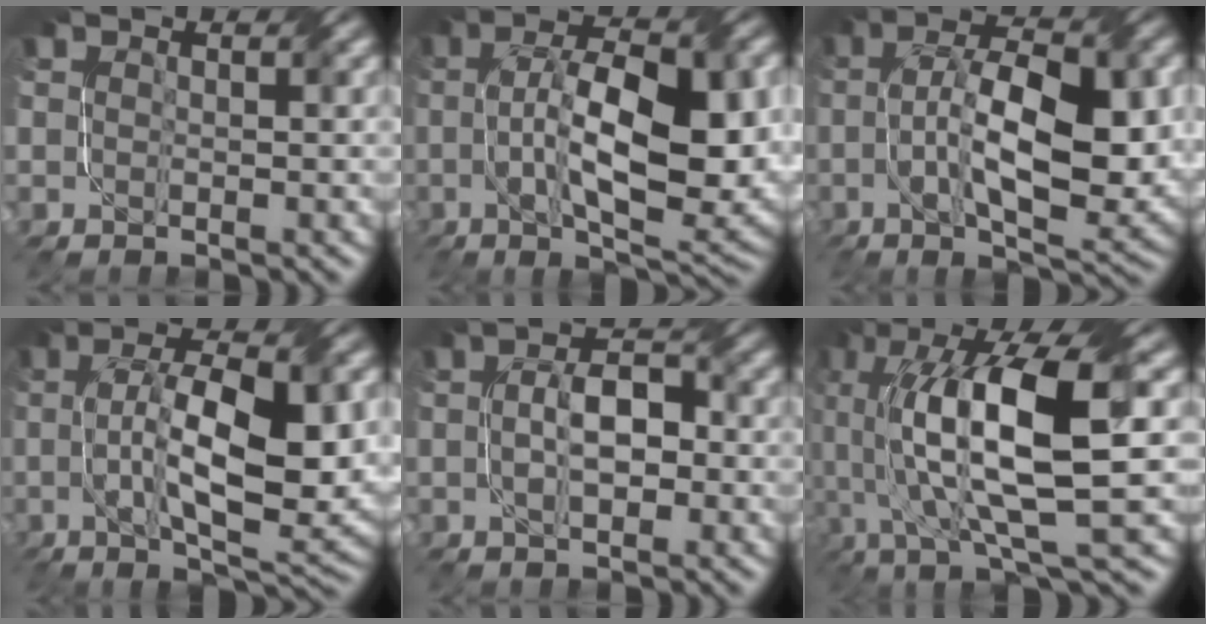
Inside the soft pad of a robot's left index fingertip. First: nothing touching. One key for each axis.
{"total": 13.1, "fx": -0.2, "fy": 5.2, "fz": 12.1, "tx": -0.193, "ty": 0.002, "tz": 0.005}
{"total": 11.6, "fx": -0.5, "fy": 4.5, "fz": 10.7, "tx": -0.179, "ty": 0.000, "tz": 0.002}
{"total": 11.5, "fx": 0.0, "fy": 4.1, "fz": 10.8, "tx": -0.176, "ty": 0.001, "tz": 0.008}
{"total": 3.9, "fx": -0.3, "fy": 1.8, "fz": 3.4, "tx": -0.059, "ty": 0.011, "tz": -0.004}
{"total": 13.2, "fx": 0.6, "fy": 4.3, "fz": 12.5, "tx": -0.228, "ty": 0.005, "tz": 0.021}